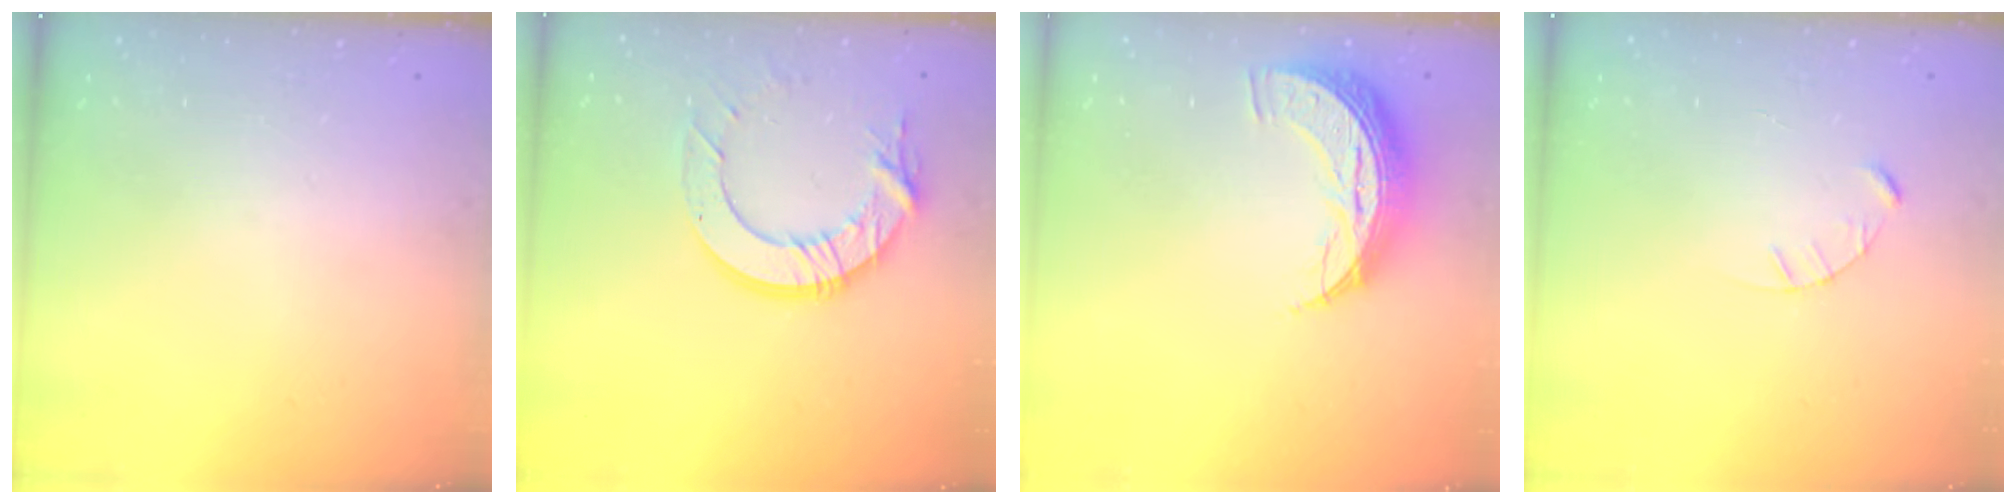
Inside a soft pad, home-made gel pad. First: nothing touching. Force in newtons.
{"total": 12.6, "press": 12.6, "slide": 1.1}
{"total": 10.1, "press": 10.1, "slide": 0.7}
{"total": 2.4, "press": 2.4, "slide": 0.3}